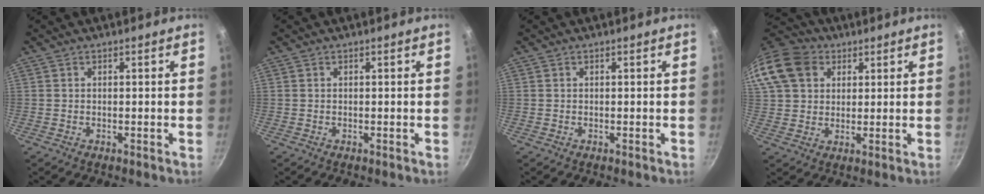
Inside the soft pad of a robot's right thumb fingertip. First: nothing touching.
{"total": 0.0}
{"total": 0.0}
{"total": 17.1, "force": [6.4, 13.3, 8.6], "torque": [-0.186, 0.026, 0.110]}